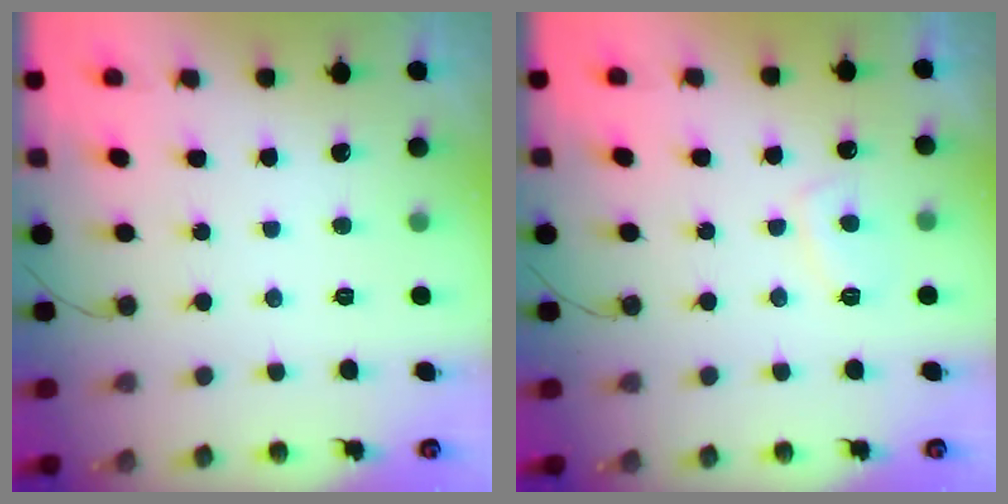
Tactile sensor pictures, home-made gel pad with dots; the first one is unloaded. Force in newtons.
{"total": 3.5, "press": 3.4, "slide": 0.8}